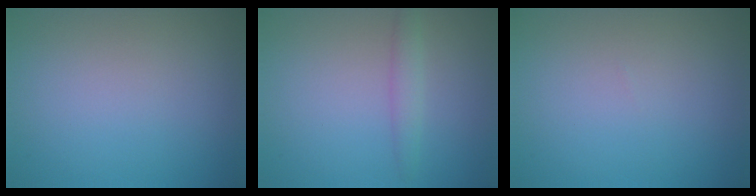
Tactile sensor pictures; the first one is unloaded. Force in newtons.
{"total": 1.5, "press": 1.5, "slide": 0.2}
{"total": 0.0}